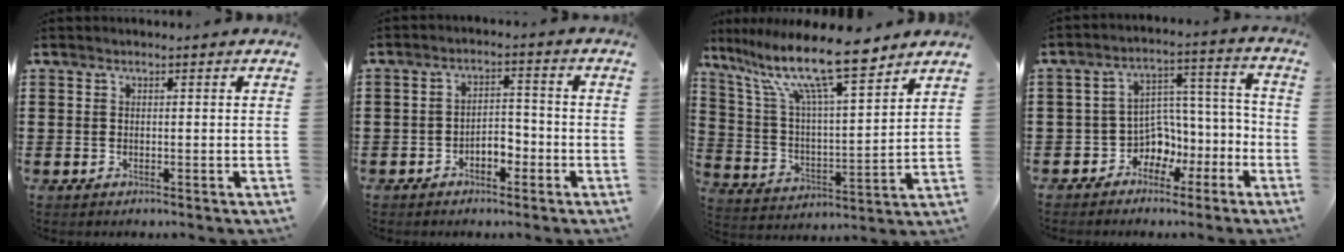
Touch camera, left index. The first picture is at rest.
{"total": 3.1, "force": [-2.2, 1.6, 1.6], "torque": [-0.033, 0.007, -0.046]}
{"total": 13.6, "force": [10.8, 1.5, 8.1], "torque": [-0.184, -0.057, 0.184]}
{"total": 6.1, "force": [-3.2, 5.1, 1.3], "torque": [-0.039, 0.002, -0.060]}